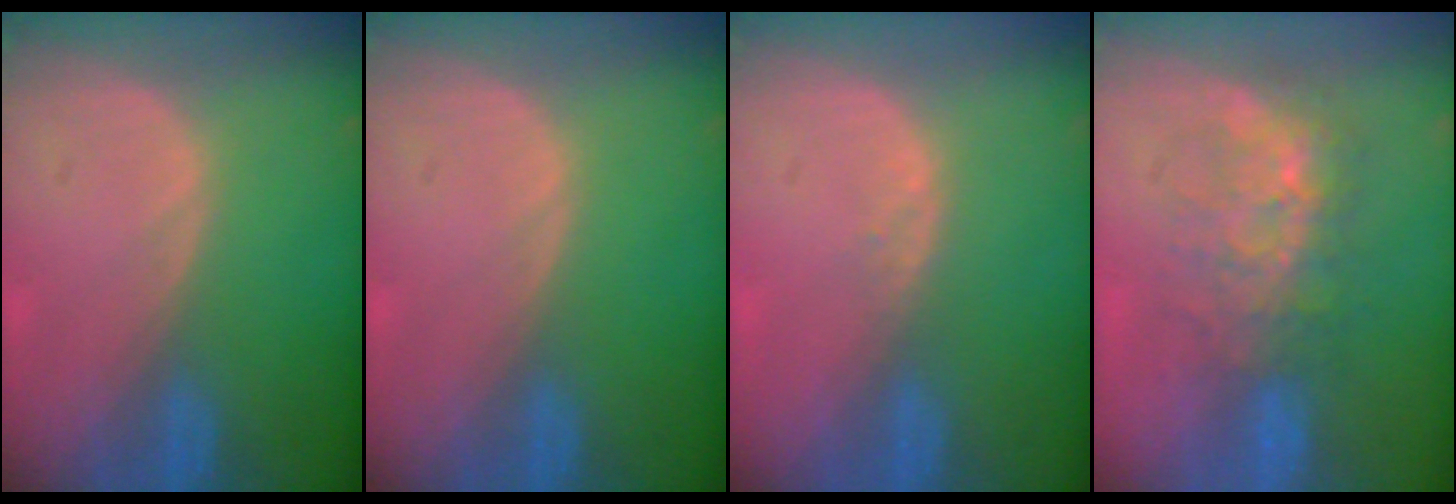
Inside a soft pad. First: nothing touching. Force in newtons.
{"total": 0.0}
{"total": 1.1, "press": 0.8, "slide": 0.7}
{"total": 7.5, "press": 7.2, "slide": 2.2}